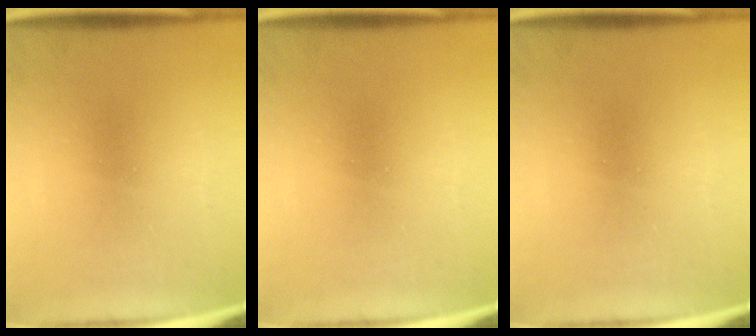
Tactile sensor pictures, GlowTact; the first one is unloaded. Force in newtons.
{"total": 0.0}
{"total": 0.0}